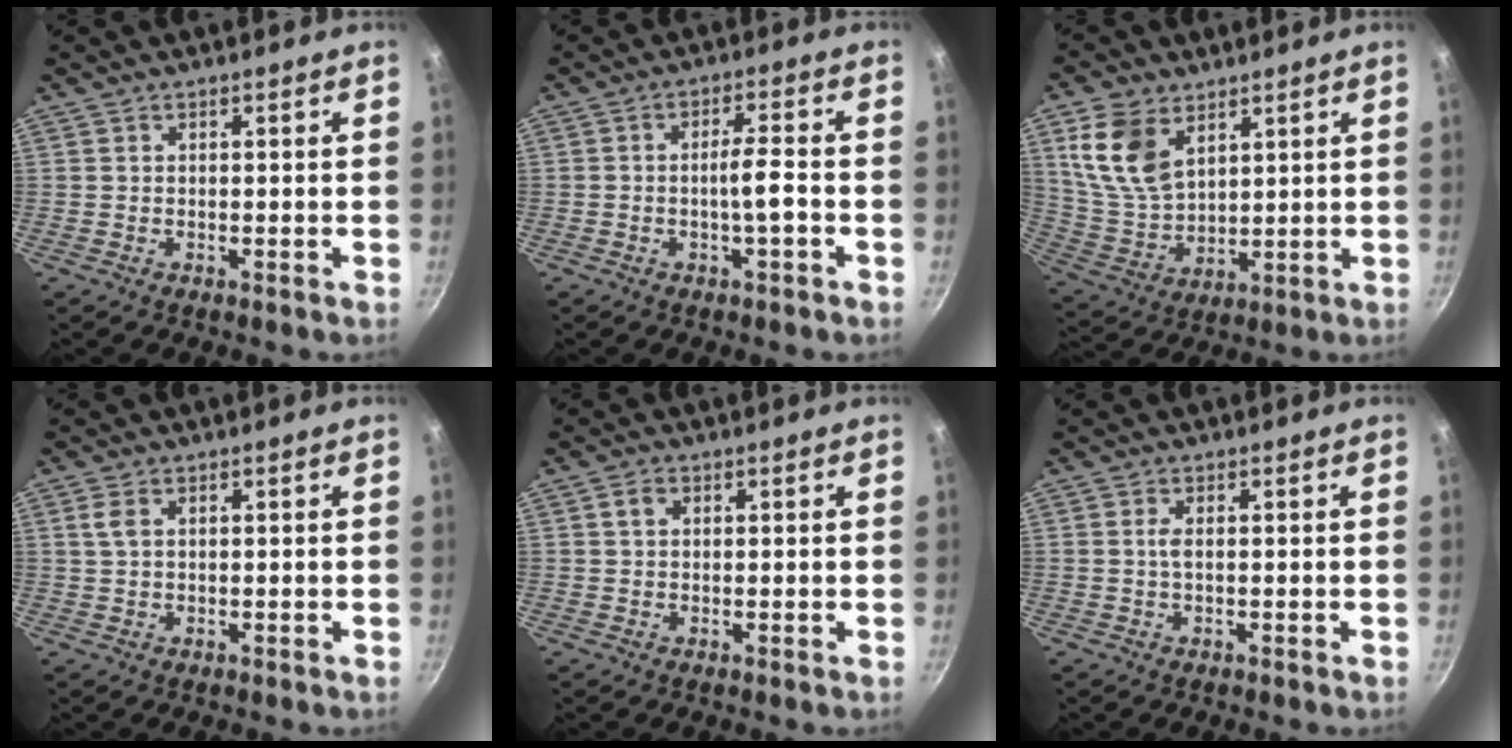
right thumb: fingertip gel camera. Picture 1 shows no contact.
{"total": 4.5, "force": [-1.5, 0.6, 4.2], "torque": [-0.073, 0.019, -0.027]}
{"total": 12.6, "force": [5.8, 7.8, 8.0], "torque": [-0.143, -0.024, 0.128]}
{"total": 2.4, "force": [0.8, 1.4, 1.7], "torque": [-0.032, -0.003, 0.016]}
{"total": 2.0, "force": [0.7, 1.5, 1.1], "torque": [-0.016, 0.004, 0.010]}
{"total": 1.3, "force": [0.1, 0.4, 1.2], "torque": [-0.025, 0.001, 0.002]}